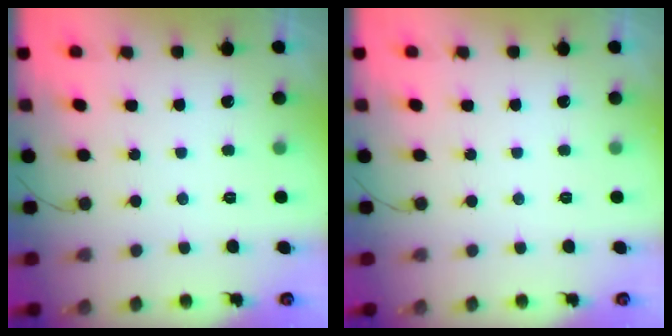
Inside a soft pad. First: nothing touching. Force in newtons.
{"total": 0.0}